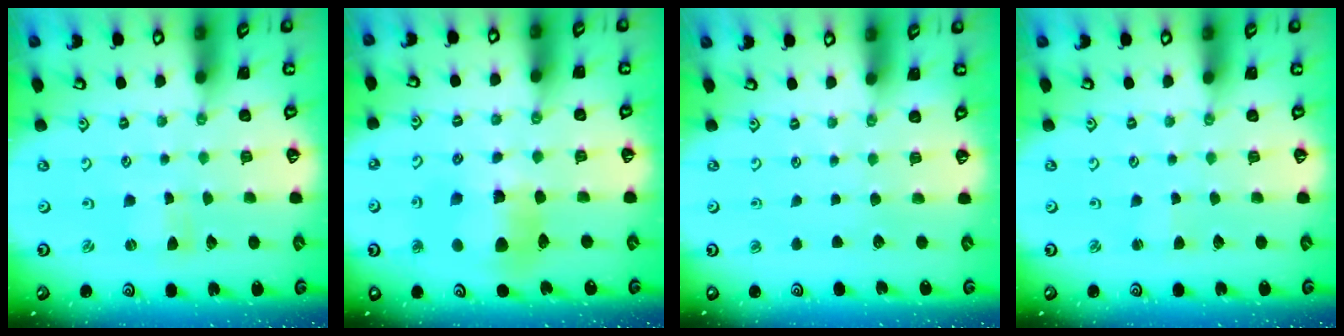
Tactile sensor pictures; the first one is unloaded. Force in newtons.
{"total": 11.0, "press": 10.9, "slide": 1.4}
{"total": 0.0}
{"total": 1.6, "press": 1.6, "slide": 0.2}